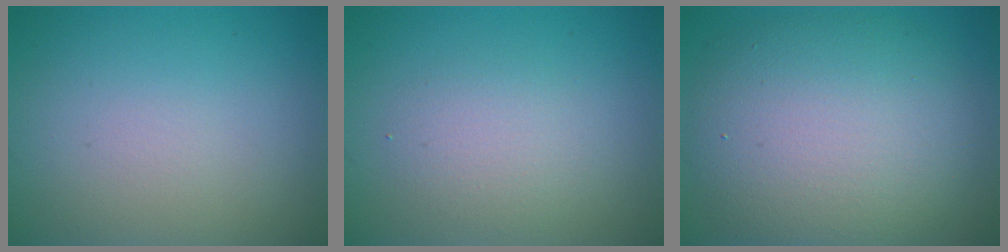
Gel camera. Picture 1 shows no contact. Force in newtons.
{"total": 2.3, "press": 2.3, "slide": 0.2}
{"total": 9.6, "press": 9.6, "slide": 0.4}